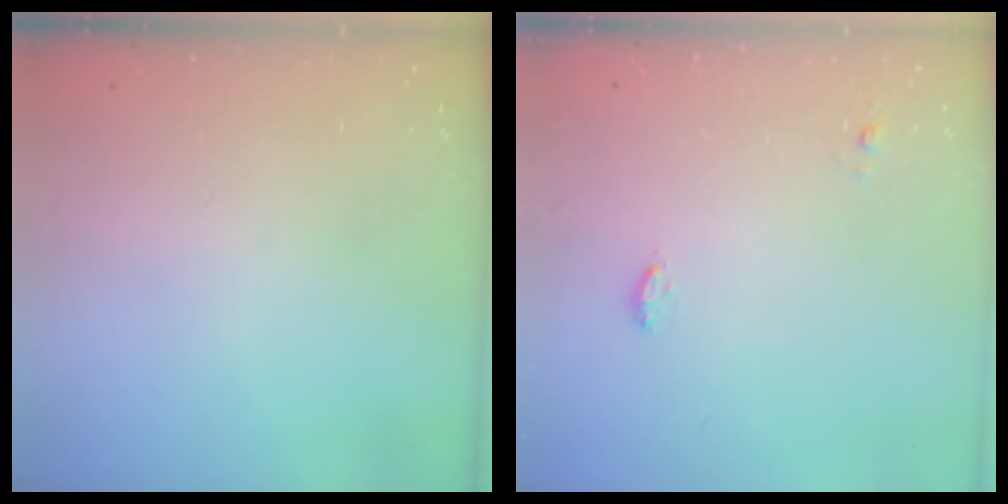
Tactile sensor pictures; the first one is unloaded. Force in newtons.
{"total": 5.9, "press": 4.3, "slide": 4.1}